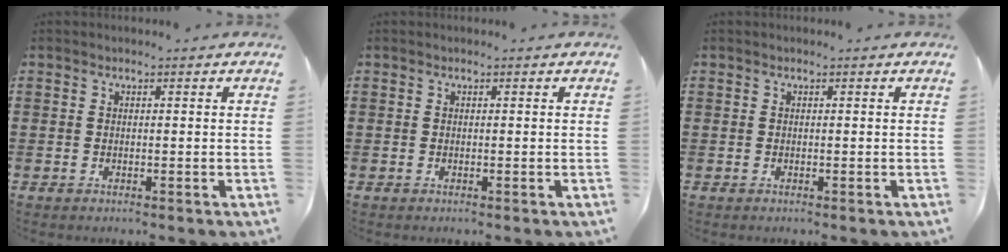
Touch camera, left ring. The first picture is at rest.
{"total": 0.0}
{"total": 0.0}